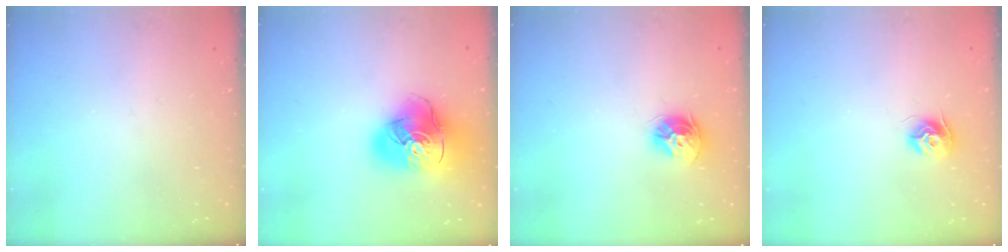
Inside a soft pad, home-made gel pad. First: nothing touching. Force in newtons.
{"total": 19.7, "press": 19.5, "slide": 2.7}
{"total": 9.6, "press": 9.6, "slide": 0.9}
{"total": 8.8, "press": 8.8, "slide": 0.2}